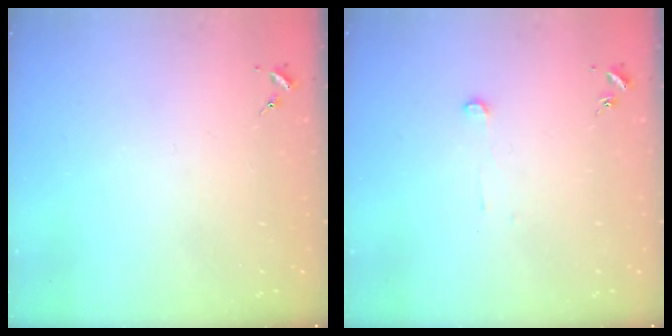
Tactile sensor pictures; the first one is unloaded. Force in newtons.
{"total": 3.2, "press": 3.2, "slide": 0.1}